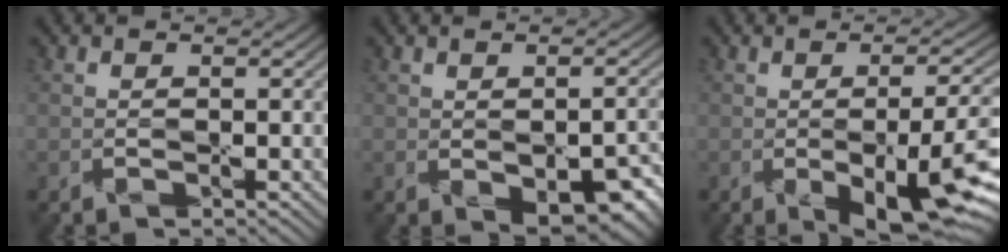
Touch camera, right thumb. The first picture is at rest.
{"total": 6.6, "force": [-2.1, 3.4, 5.3], "torque": [-0.077, -0.019, -0.013]}
{"total": 11.2, "force": [-2.4, 3.7, 10.3], "torque": [-0.146, -0.021, -0.019]}